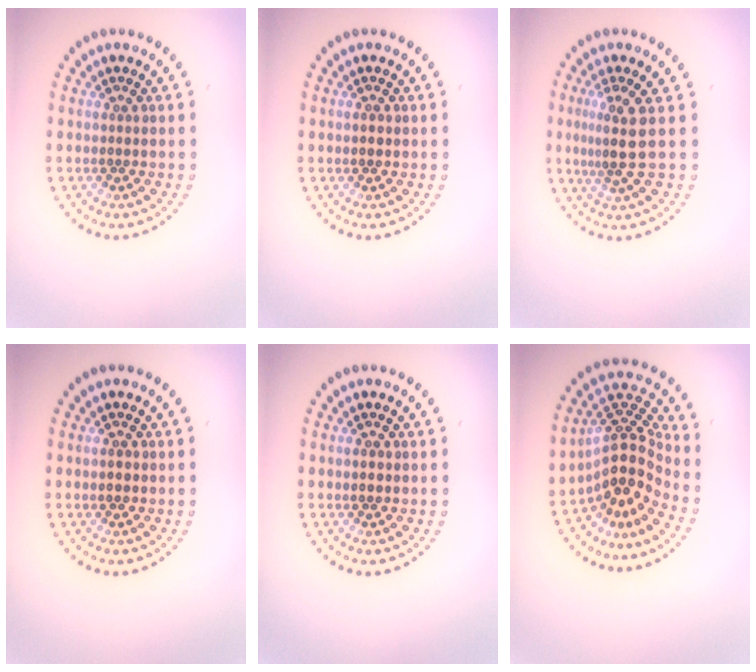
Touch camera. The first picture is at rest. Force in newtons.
{"total": 1.2, "press": 1.2, "slide": 0.1}
{"total": 3.1, "press": 2.4, "slide": 2.0}
{"total": 1.2, "press": 1.2, "slide": 0.2}
{"total": 1.3, "press": 1.3, "slide": 0.1}
{"total": 5.0, "press": 3.5, "slide": 3.6}